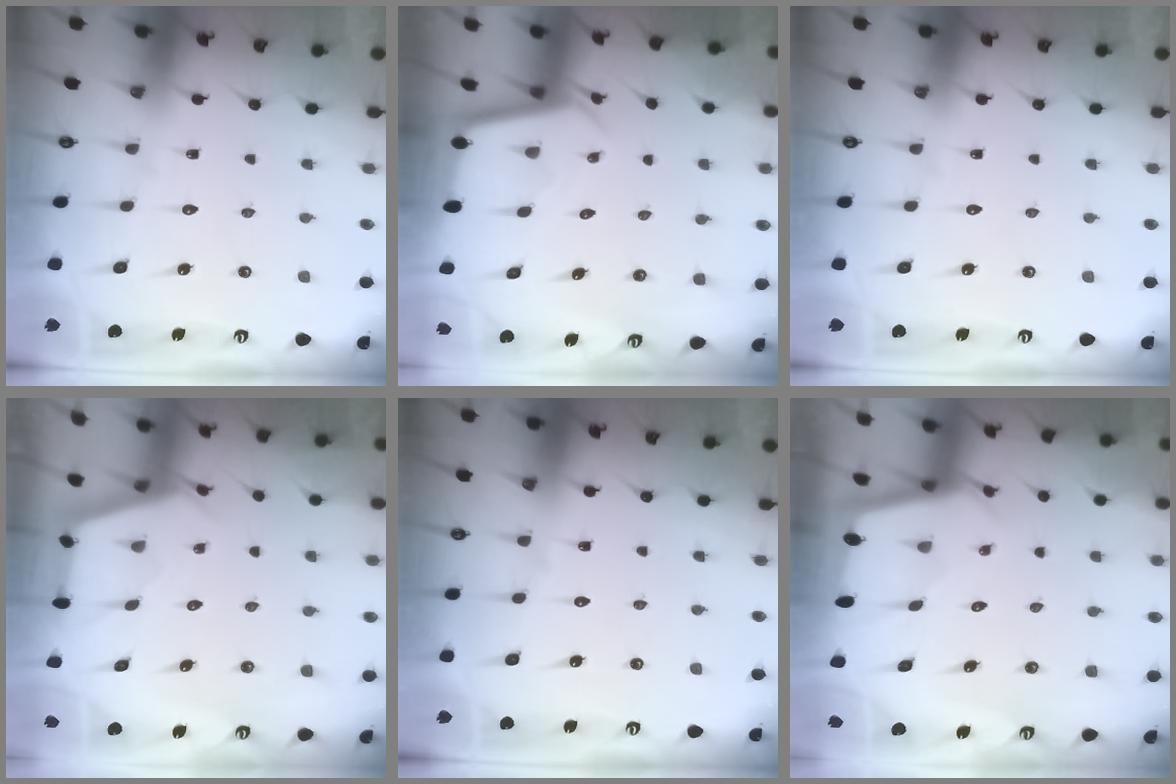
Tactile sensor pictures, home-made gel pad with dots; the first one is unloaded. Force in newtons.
{"total": 2.3, "press": 2.3, "slide": 0.1}
{"total": 0.0}
{"total": 2.6, "press": 2.6, "slide": 0.3}
{"total": 0.0}
{"total": 1.3, "press": 1.3, "slide": 0.1}